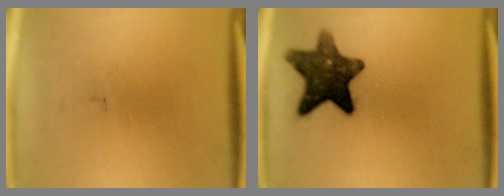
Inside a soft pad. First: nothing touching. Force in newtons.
{"total": 12.1}